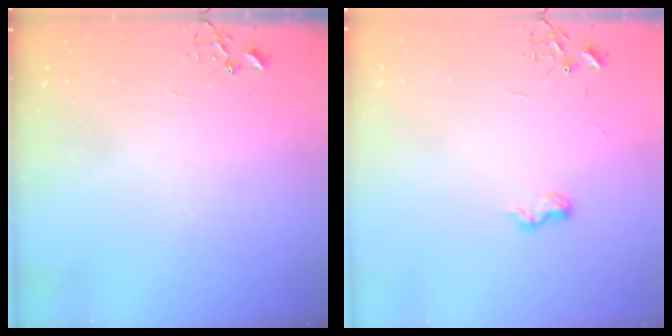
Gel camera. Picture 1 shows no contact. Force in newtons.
{"total": 6.3, "press": 6.3, "slide": 0.8}